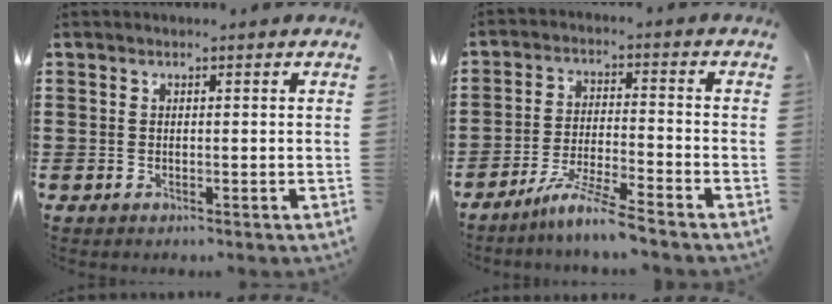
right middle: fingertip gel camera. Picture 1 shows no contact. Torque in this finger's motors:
{"motor_torque": [1.84, -0.30, 0.17, 0.08]}